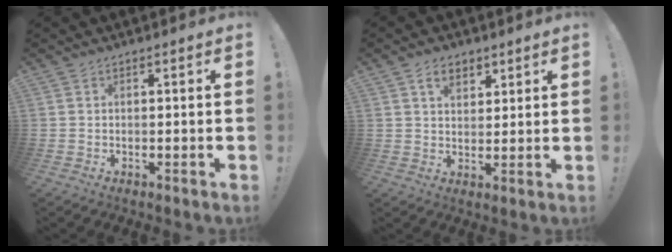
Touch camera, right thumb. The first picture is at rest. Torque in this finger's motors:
{"motor_torque": [0.00, 0.02, 0.08, 0.11, 0.00]}